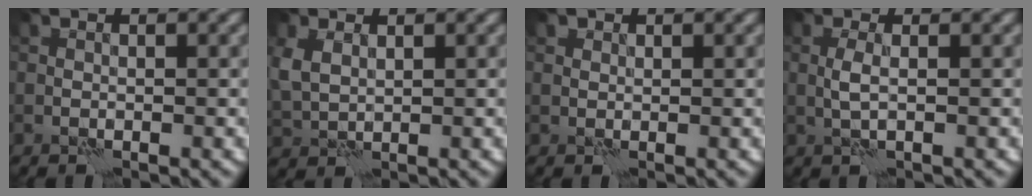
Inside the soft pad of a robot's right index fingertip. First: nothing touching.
{"total": 2.4, "force": [1.2, 1.6, 1.4], "torque": [-0.043, 0.000, 0.026]}
{"total": 0.9, "force": [0.7, 0.6, 0.0], "torque": [0.002, -0.004, 0.004]}
{"total": 1.1, "force": [0.2, -0.1, 1.1], "torque": [-0.027, 0.002, 0.001]}